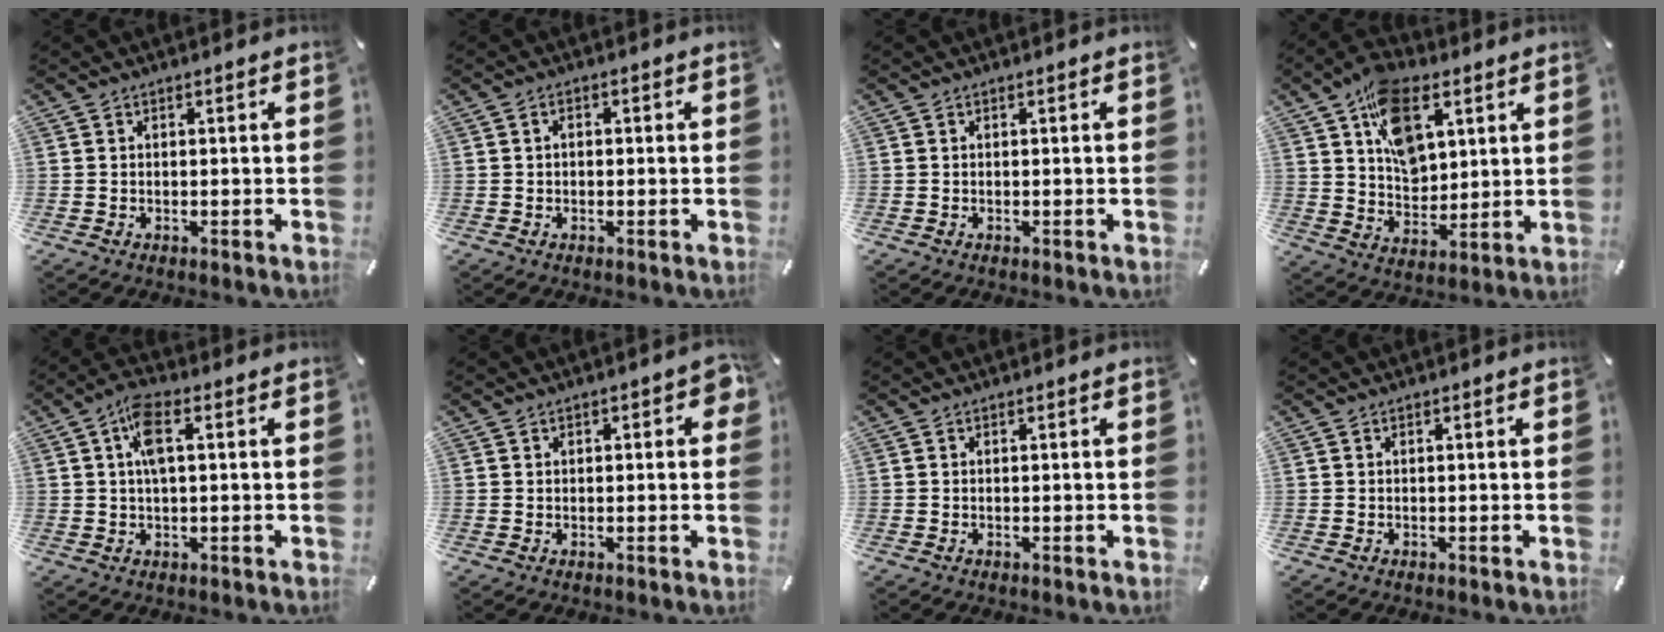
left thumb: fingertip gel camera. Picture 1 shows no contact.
{"total": 1.5, "force": [0.0, 1.1, 1.1], "torque": [-0.020, 0.005, -0.003]}
{"total": 0.0}
{"total": 13.7, "force": [6.6, 8.8, 8.1], "torque": [-0.137, -0.016, 0.124]}
{"total": 6.5, "force": [1.2, 2.5, 5.8], "torque": [-0.114, 0.011, 0.022]}
{"total": 2.9, "force": [0.6, 1.6, 2.3], "torque": [-0.029, 0.004, 0.005]}
{"total": 0.0}
{"total": 0.0}